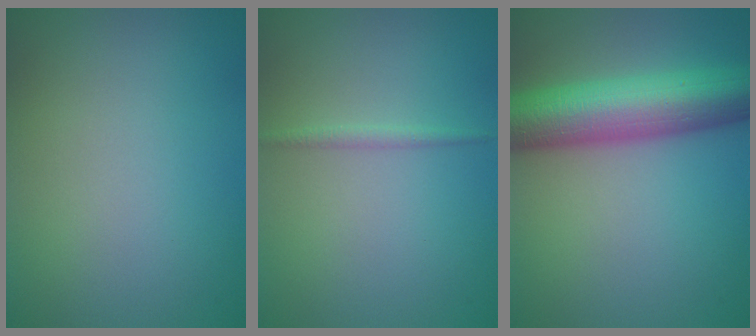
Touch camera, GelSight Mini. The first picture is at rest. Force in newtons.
{"total": 0.9, "press": 0.9, "slide": 0.0}
{"total": 9.4, "press": 9.4, "slide": 0.4}